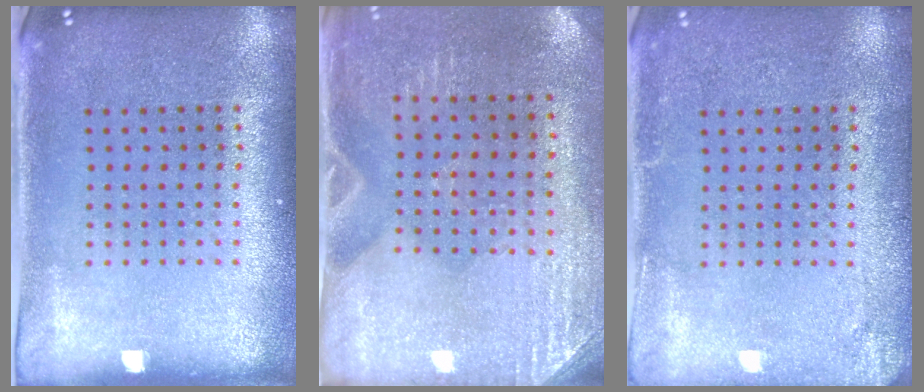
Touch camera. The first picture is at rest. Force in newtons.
{"total": 2.8, "press": 2.6, "slide": 1.2}
{"total": 2.0, "press": 1.9, "slide": 0.1}